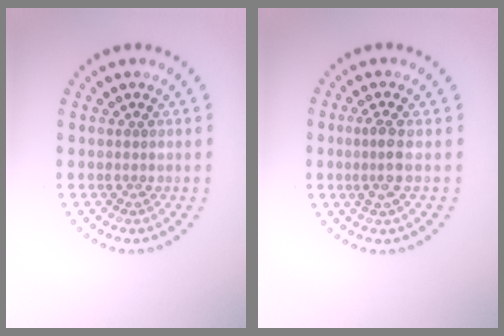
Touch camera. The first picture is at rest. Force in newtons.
{"total": 2.1, "press": 1.7, "slide": 1.2}